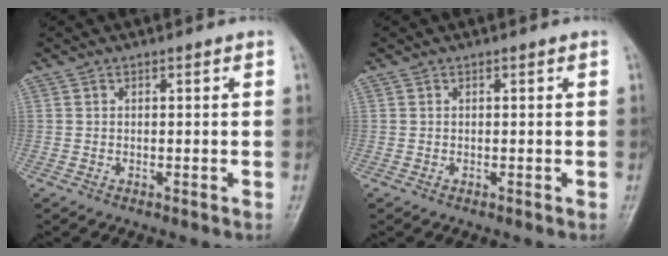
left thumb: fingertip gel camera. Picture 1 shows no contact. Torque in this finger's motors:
{"motor_torque": [0.00, 0.00, -0.03, -0.01, 0.00]}